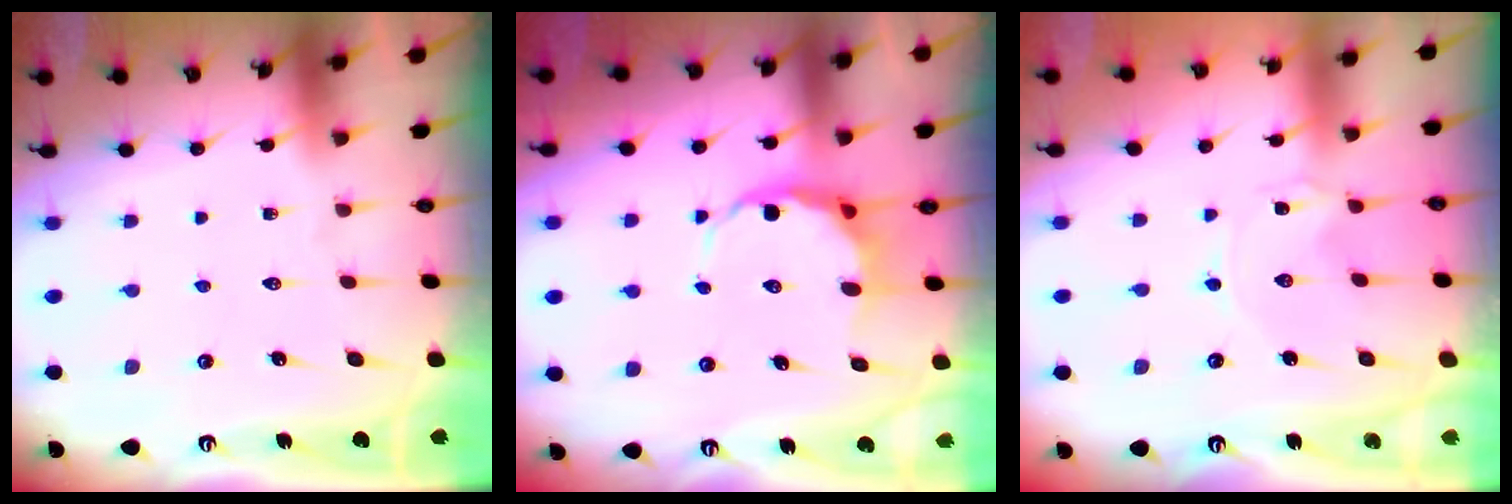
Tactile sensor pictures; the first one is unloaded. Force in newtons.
{"total": 6.8, "press": 6.6, "slide": 1.6}
{"total": 0.0}